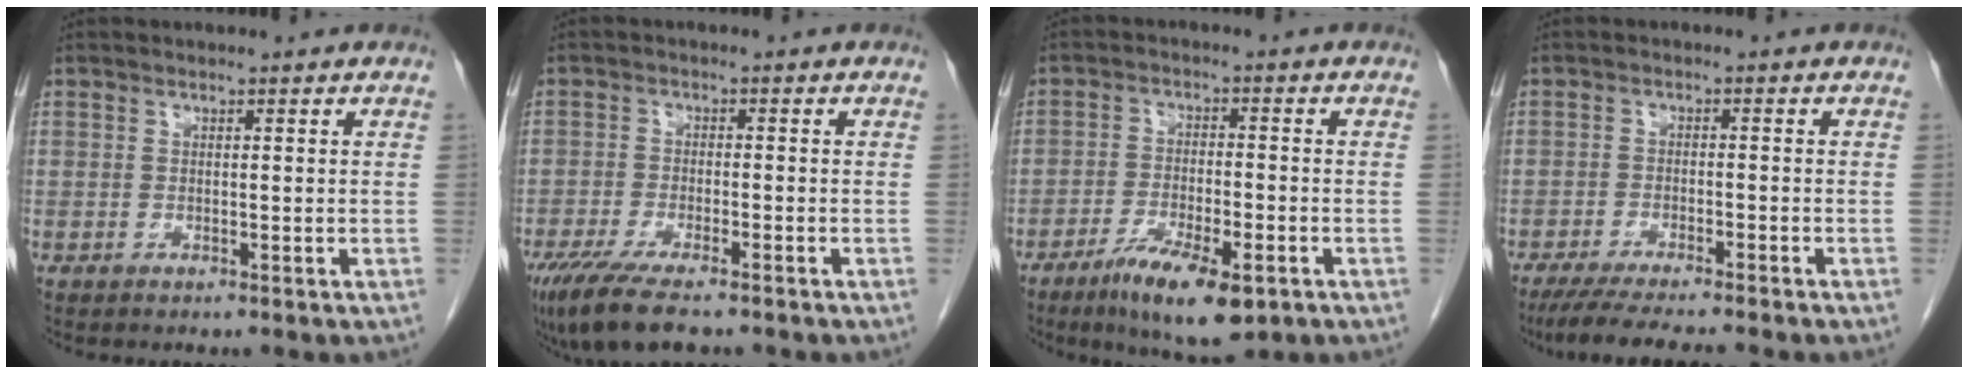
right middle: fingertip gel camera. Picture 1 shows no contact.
{"total": 10.0, "force": [-7.5, 2.0, 6.3], "torque": [-0.108, -0.023, -0.121]}
{"total": 9.9, "force": [-5.8, 2.3, 7.7], "torque": [-0.135, -0.018, -0.090]}
{"total": 9.1, "force": [-7.8, -0.2, 4.7], "torque": [-0.066, -0.024, -0.123]}